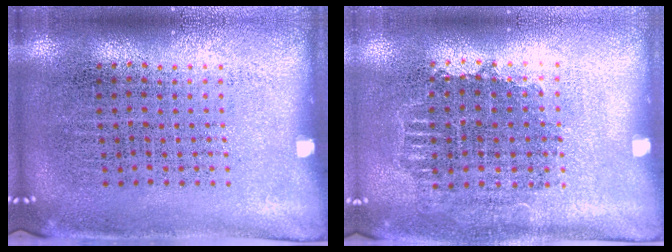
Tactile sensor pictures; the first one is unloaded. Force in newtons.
{"total": 0.9, "press": 0.8, "slide": 0.2}